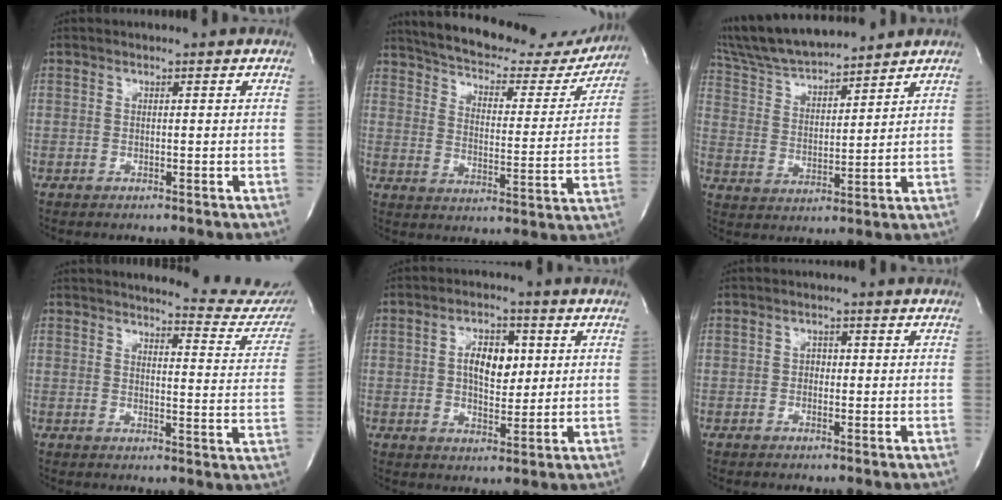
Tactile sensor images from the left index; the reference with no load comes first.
{"total": 24.2, "force": [21.6, 6.8, 8.3], "torque": [-0.136, -0.027, 0.274]}
{"total": 13.8, "force": [12.7, 1.9, 5.2], "torque": [-0.104, 0.017, 0.231]}
{"total": 14.9, "force": [14.4, 1.7, 3.1], "torque": [-0.017, -0.100, 0.135]}
{"total": 6.6, "force": [1.1, 3.6, 5.4], "torque": [-0.092, 0.006, 0.020]}
{"total": 1.4, "force": [-0.3, 1.1, 0.8], "torque": [-0.009, 0.001, -0.008]}